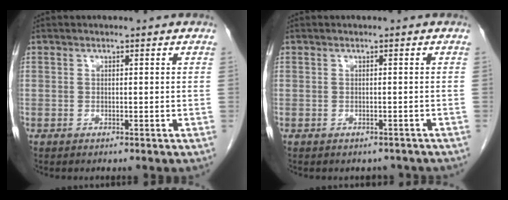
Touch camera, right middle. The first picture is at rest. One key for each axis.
{"total": 2.0, "fx": -1.8, "fy": 1.0, "fz": 0.3, "tx": -0.006, "ty": 0.000, "tz": -0.022}